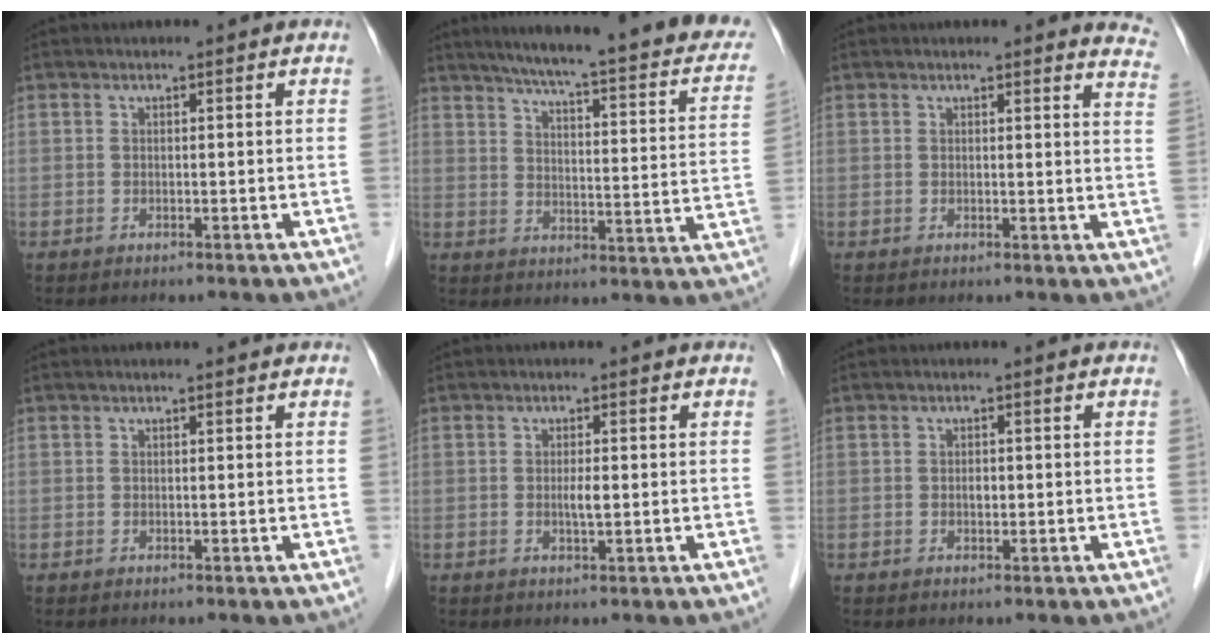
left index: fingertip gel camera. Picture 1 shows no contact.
{"total": 25.8, "force": [21.0, 3.2, 14.6], "torque": [-0.200, -0.024, 0.251]}
{"total": 6.6, "force": [6.3, 1.0, 1.7], "torque": [0.006, -0.028, 0.033]}
{"total": 1.0, "force": [0.9, 0.0, 0.3], "torque": [-0.011, 0.006, 0.012]}
{"total": 1.7, "force": [-0.1, 0.2, 1.7], "torque": [-0.034, -0.001, -0.001]}
{"total": 1.0, "force": [-0.1, 0.6, 0.8], "torque": [-0.013, 0.002, -0.002]}